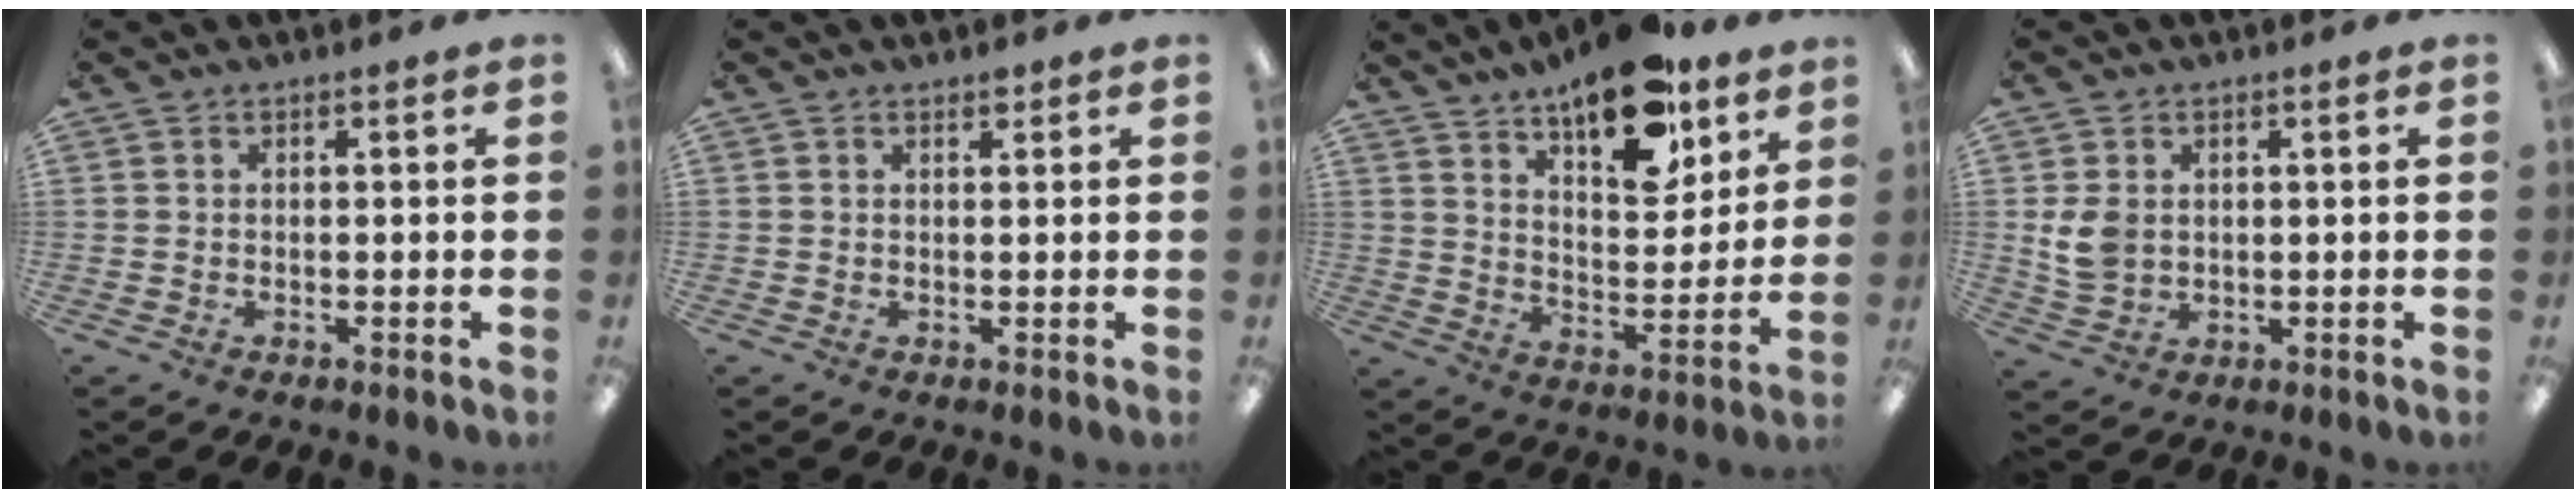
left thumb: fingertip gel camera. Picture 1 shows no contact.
{"total": 1.3, "force": [1.0, 0.5, 0.6], "torque": [-0.006, -0.003, 0.016]}
{"total": 18.5, "force": [13.3, 7.6, 10.3], "torque": [-0.149, -0.076, 0.223]}
{"total": 6.5, "force": [1.0, 5.0, 4.0], "torque": [-0.090, 0.001, 0.018]}